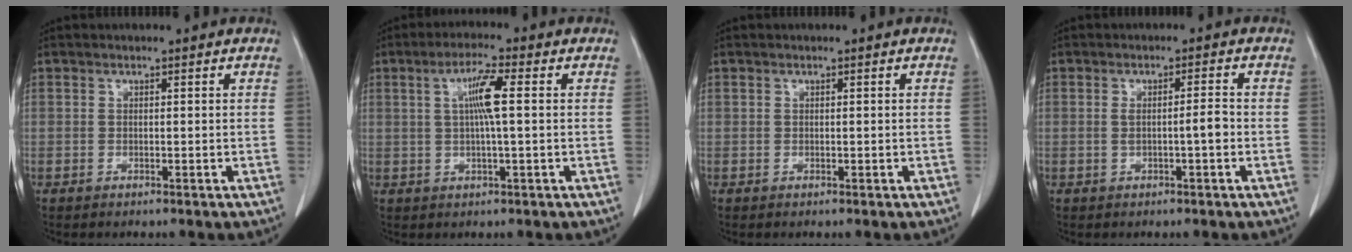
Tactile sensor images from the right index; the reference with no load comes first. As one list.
[{"total": 5.6, "force": [1.0, 0.1, 5.5], "torque": [-0.102, 0.005, 0.018]}, {"total": 0.0}, {"total": 2.8, "force": [-0.5, 0.1, 2.7], "torque": [-0.049, 0.003, -0.006]}]